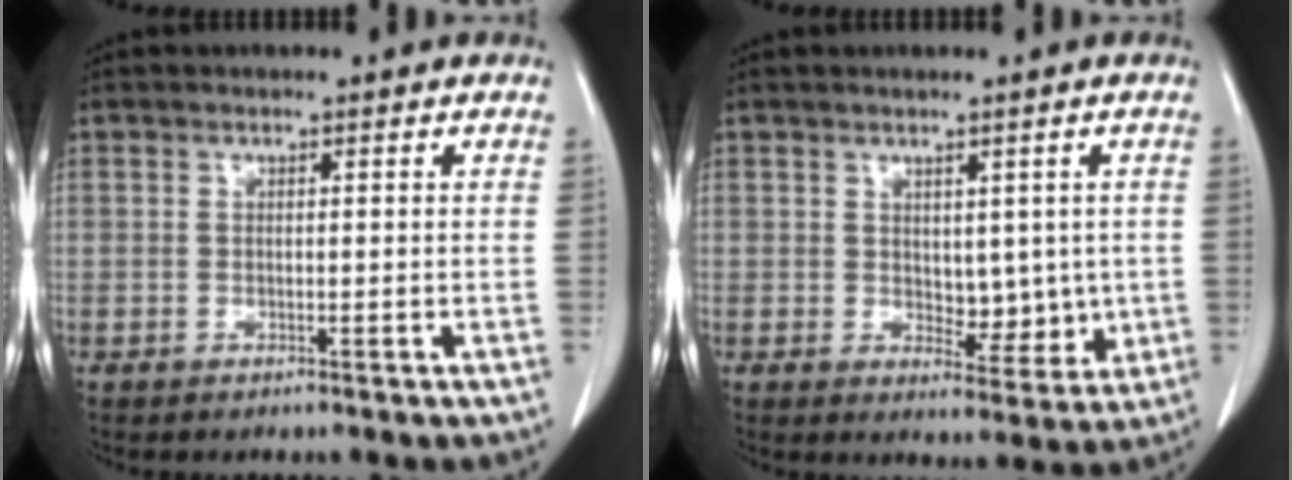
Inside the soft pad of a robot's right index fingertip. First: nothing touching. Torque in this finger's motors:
{"motor_torque": [0.03, 0.28, 0.07, 0.01]}